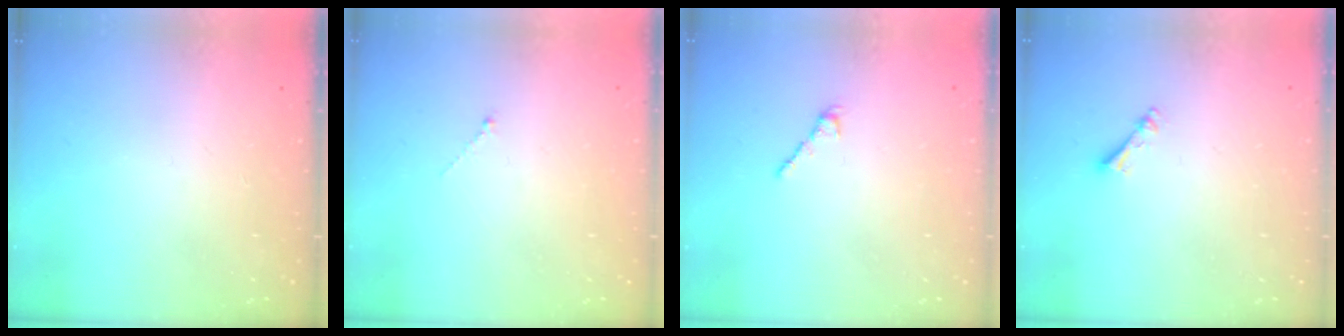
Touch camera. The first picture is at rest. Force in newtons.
{"total": 0.0}
{"total": 2.2, "press": 2.2, "slide": 0.4}
{"total": 2.5, "press": 2.5, "slide": 0.4}